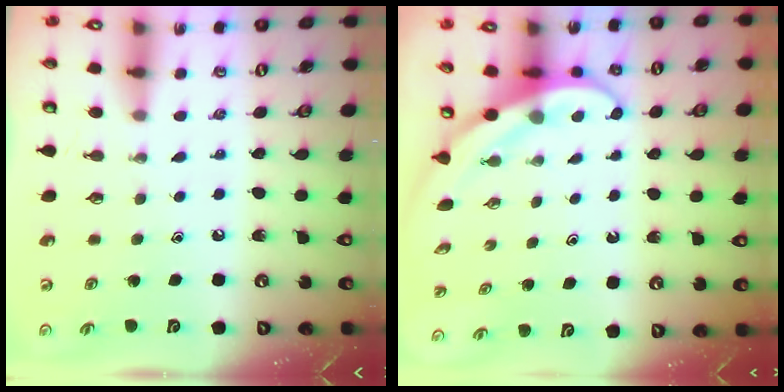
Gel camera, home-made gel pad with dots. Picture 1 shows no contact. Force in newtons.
{"total": 4.0, "press": 4.0, "slide": 0.3}